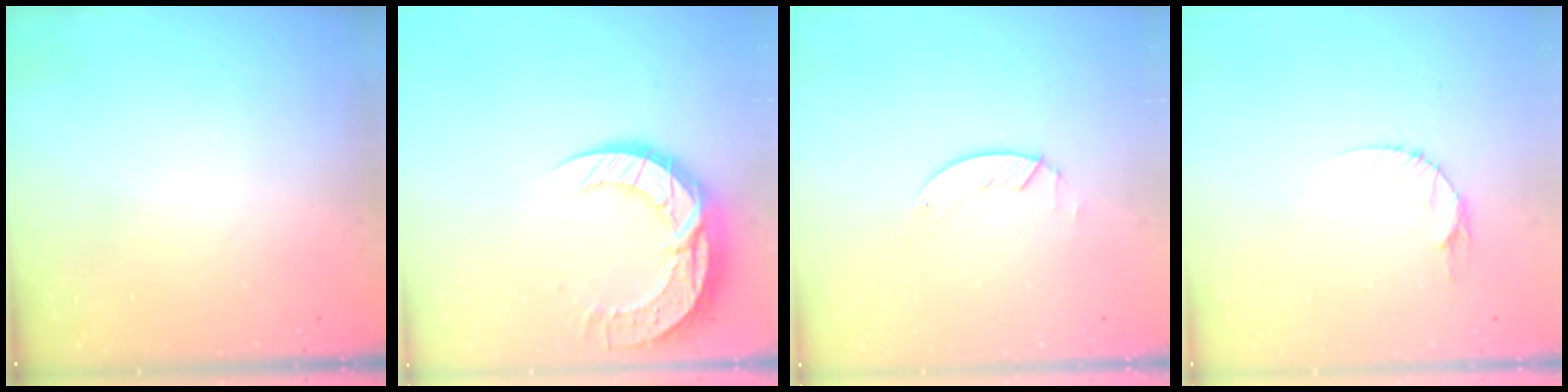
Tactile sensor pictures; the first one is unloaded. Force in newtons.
{"total": 15.6, "press": 15.6, "slide": 1.1}
{"total": 1.3, "press": 1.2, "slide": 0.1}
{"total": 5.3, "press": 5.2, "slide": 0.5}